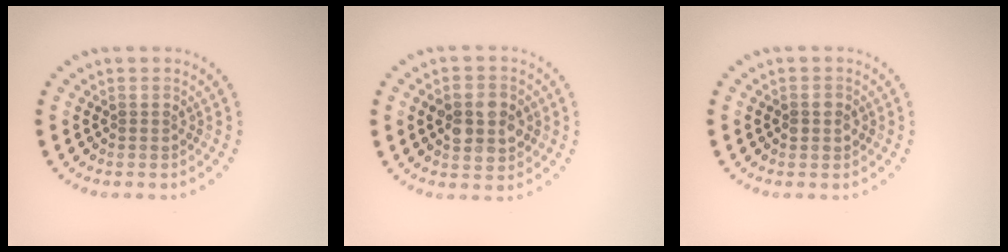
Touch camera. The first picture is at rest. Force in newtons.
{"total": 4.5, "press": 4.5, "slide": 0.1}
{"total": 1.6, "press": 1.6, "slide": 0.1}